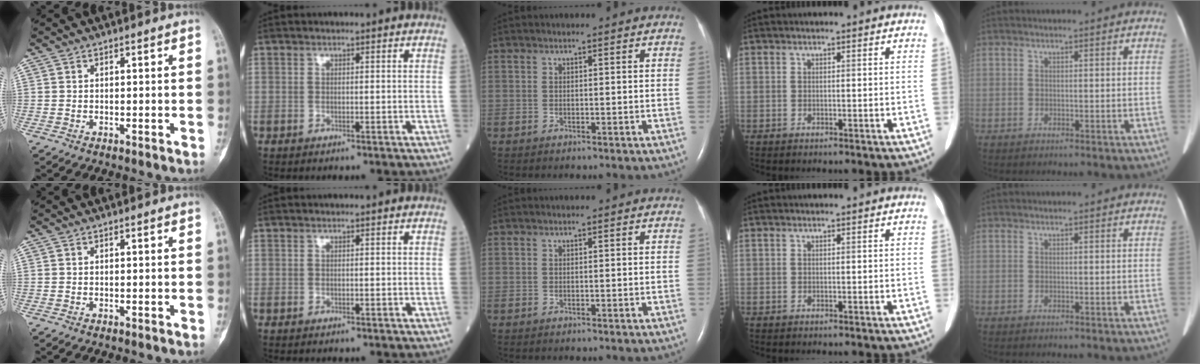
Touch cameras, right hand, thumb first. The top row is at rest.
{}